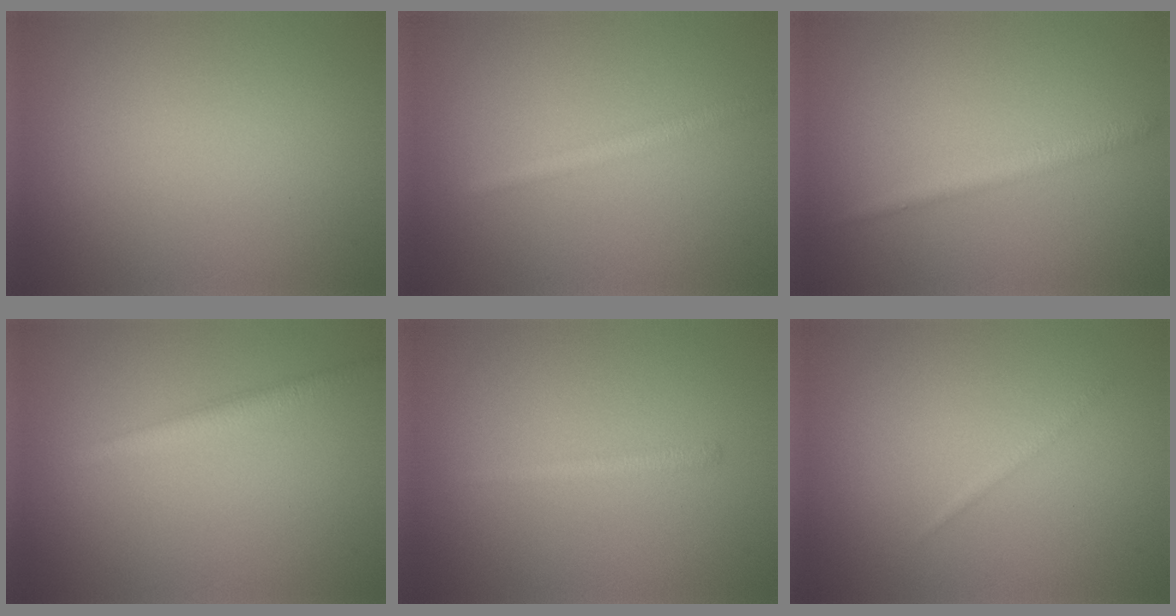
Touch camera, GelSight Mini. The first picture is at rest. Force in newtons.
{"total": 1.7, "press": 1.7, "slide": 0.1}
{"total": 1.8, "press": 1.8, "slide": 0.1}
{"total": 2.1, "press": 2.1, "slide": 0.1}
{"total": 1.1, "press": 1.1, "slide": 0.1}
{"total": 0.6, "press": 0.6, "slide": 0.1}